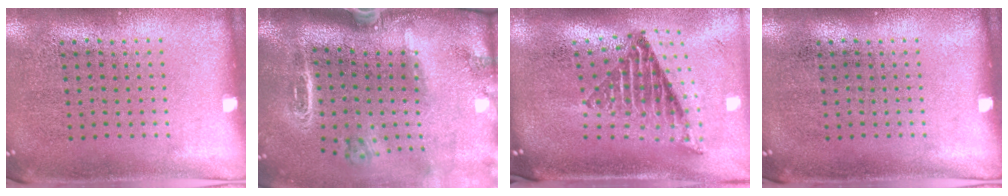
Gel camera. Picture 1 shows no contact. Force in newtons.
{"total": 2.9, "press": 2.0, "slide": 2.1}
{"total": 2.0, "press": 1.5, "slide": 1.4}
{"total": 0.0}